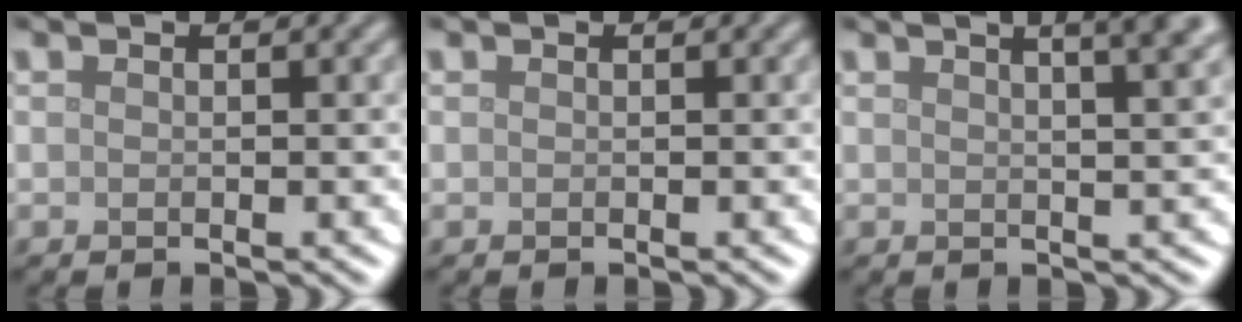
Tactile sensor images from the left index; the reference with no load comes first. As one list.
[{"total": 0.0}, {"total": 8.1, "force": [4.3, 3.5, 5.9], "torque": [-0.015, 0.056, 0.017]}]